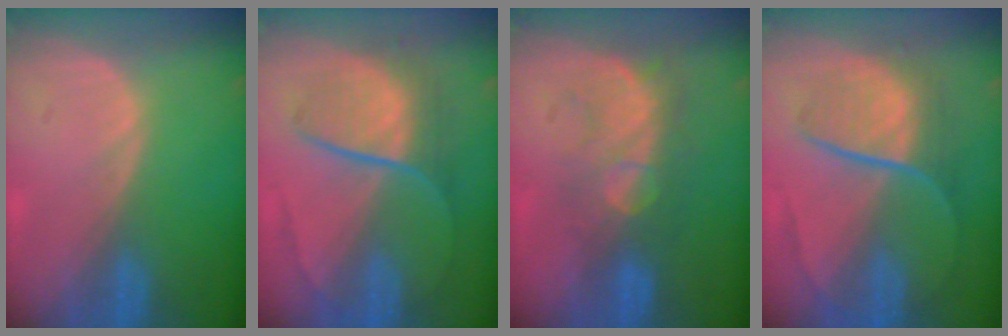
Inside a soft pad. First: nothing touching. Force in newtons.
{"total": 7.8, "press": 7.5, "slide": 2.4}
{"total": 8.3, "press": 7.6, "slide": 3.3}
{"total": 9.1, "press": 7.5, "slide": 5.2}